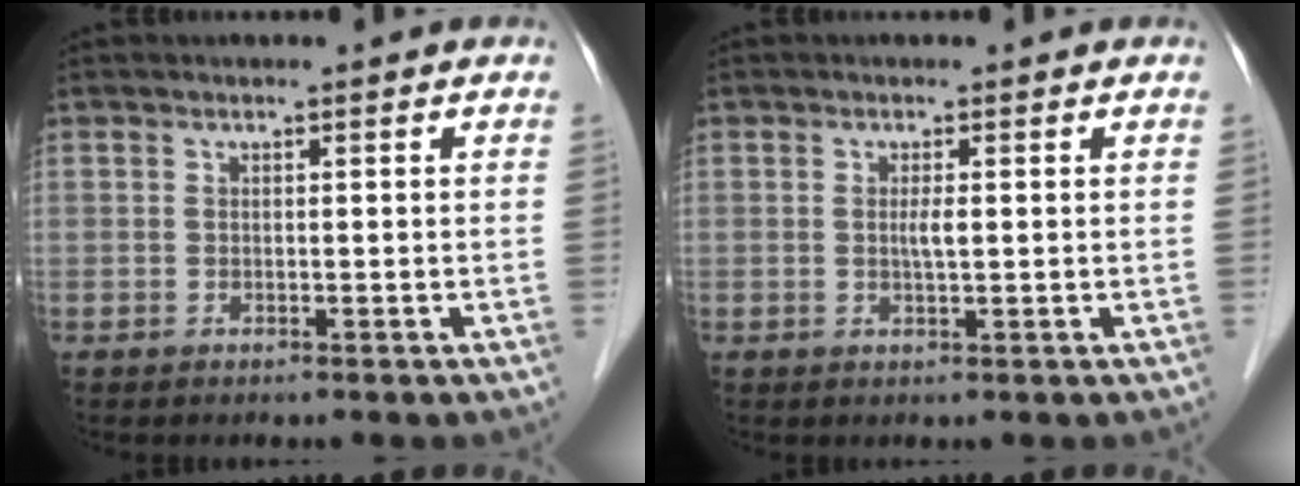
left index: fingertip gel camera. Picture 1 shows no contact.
{"total": 1.6, "force": [0.3, 0.2, 1.5], "torque": [-0.033, 0.000, 0.006]}